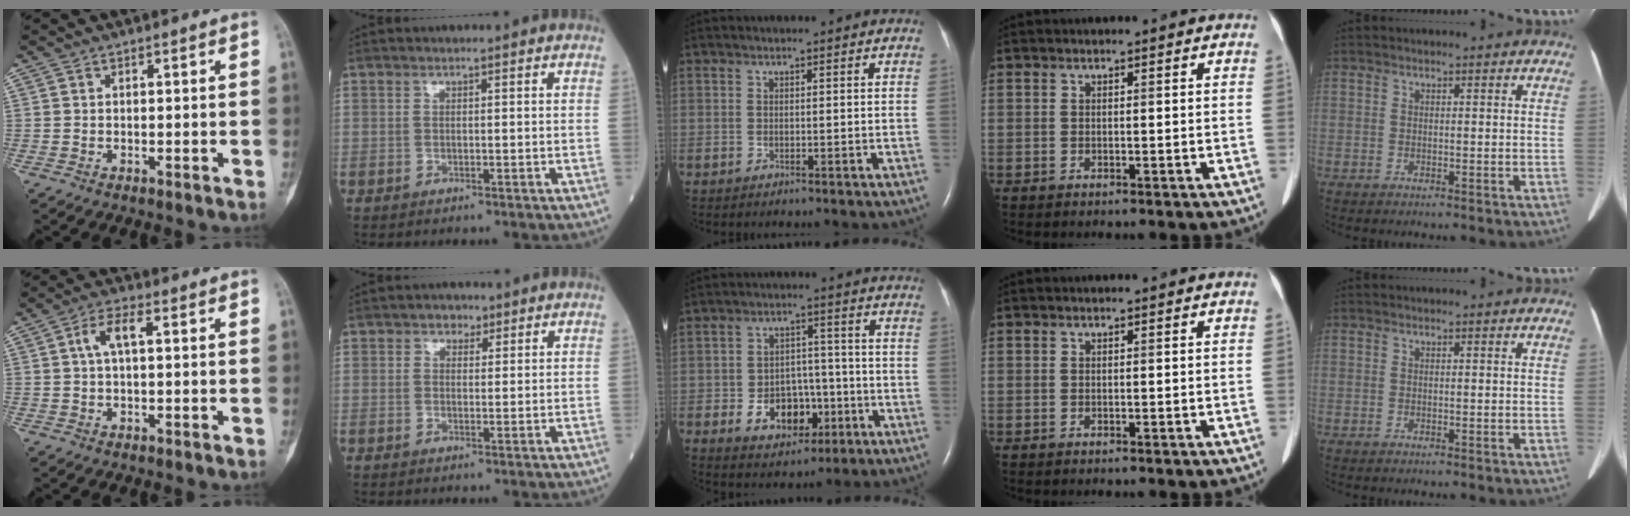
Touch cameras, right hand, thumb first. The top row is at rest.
{"thumb": {"total": 4.7, "force": [0.9, 1.9, 4.2], "torque": [-0.086, 0.018, 0.015]}, "index": {"total": 2.0, "force": [1.2, 1.5, 0.7], "torque": [-0.007, 0.003, 0.013]}, "middle": {"total": 8.4, "force": [-3.0, 5.9, 5.2], "torque": [-0.086, 0.016, -0.036]}}